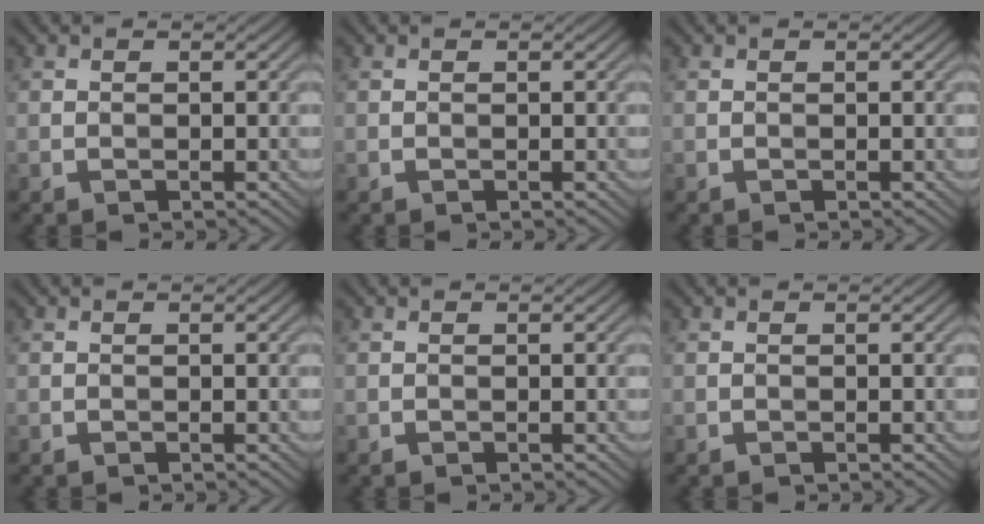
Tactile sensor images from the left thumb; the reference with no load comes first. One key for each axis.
{"total": 0.0}
{"total": 0.0}
{"total": 0.0}
{"total": 0.0}
{"total": 0.0}